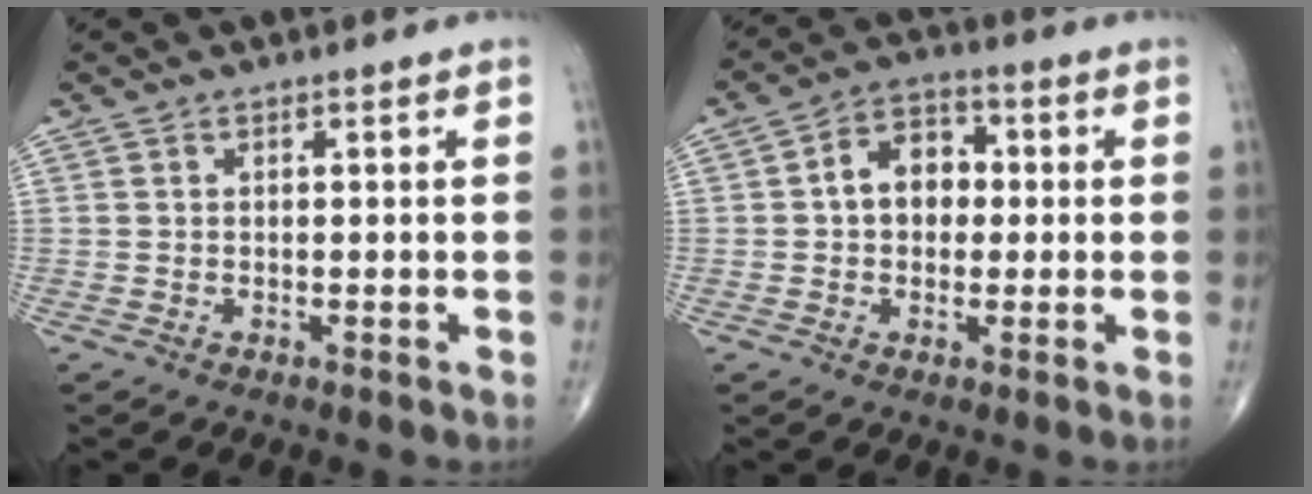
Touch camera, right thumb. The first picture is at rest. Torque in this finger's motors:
{"motor_torque": [-0.07, 0.38, 0.62, 0.05, 0.13]}